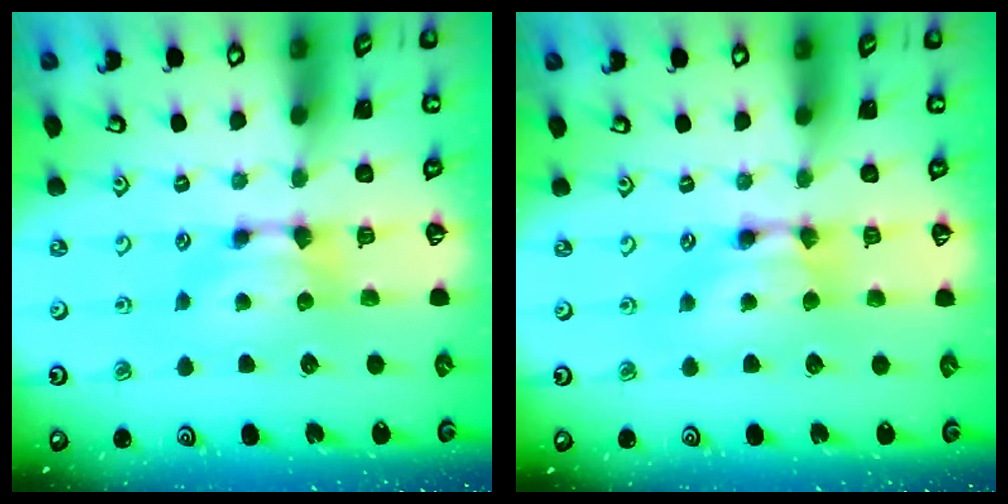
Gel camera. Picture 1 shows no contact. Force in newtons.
{"total": 1.6, "press": 1.5, "slide": 0.1}